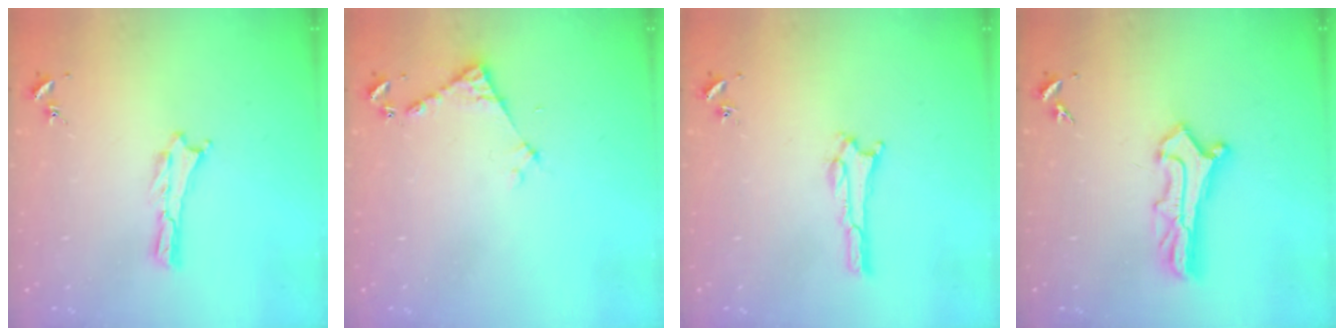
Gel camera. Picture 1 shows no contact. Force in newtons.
{"total": 3.9, "press": 3.9, "slide": 0.3}
{"total": 1.1, "press": 1.0, "slide": 0.1}
{"total": 4.3, "press": 4.3, "slide": 0.4}